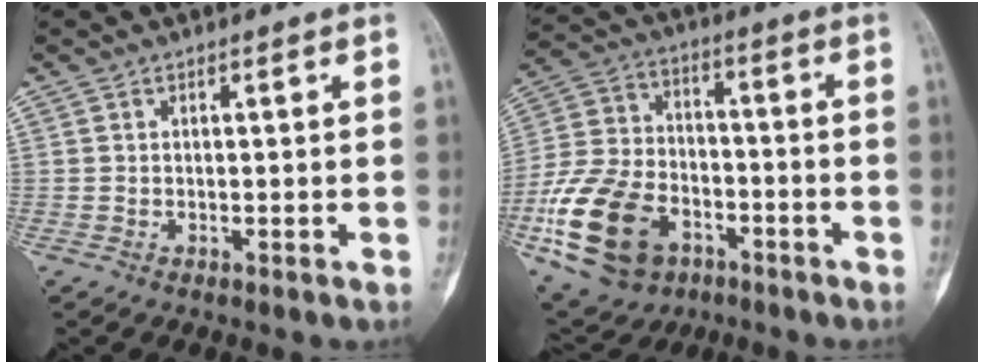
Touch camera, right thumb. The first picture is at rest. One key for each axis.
{"total": 20.5, "fx": -8.0, "fy": 13.9, "fz": 12.8, "tx": -0.248, "ty": 0.035, "tz": -0.136}